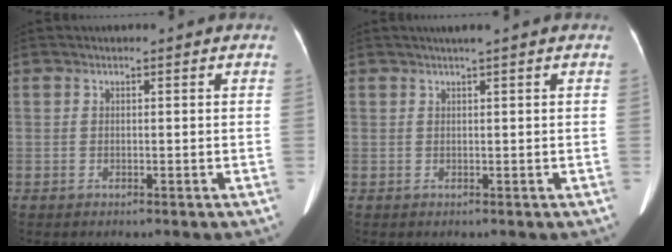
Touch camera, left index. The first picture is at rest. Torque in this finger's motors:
{"motor_torque": [0.21, -0.13, -0.01, 0.03]}